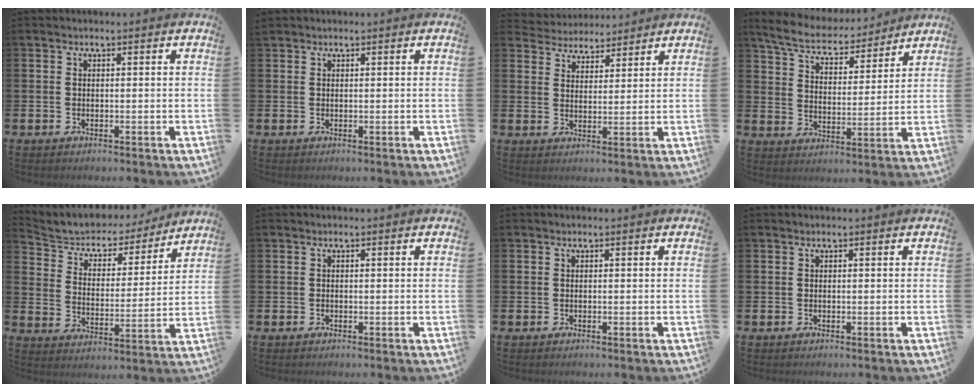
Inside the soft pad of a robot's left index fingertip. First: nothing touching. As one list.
[{"total": 0.7, "force": [0.7, 0.2, 0.0], "torque": [0.004, 0.001, 0.012]}, {"total": 4.2, "force": [4.0, 1.2, -0.6], "torque": [-0.006, -0.024, 0.070]}, {"total": 7.4, "force": [6.9, 1.6, 2.0], "torque": [-0.070, -0.045, 0.120]}, {"total": 5.2, "force": [4.6, 2.3, 0.7], "torque": [-0.043, -0.037, 0.071]}, {"total": 0.0}, {"total": 0.0}, {"total": 0.0}]